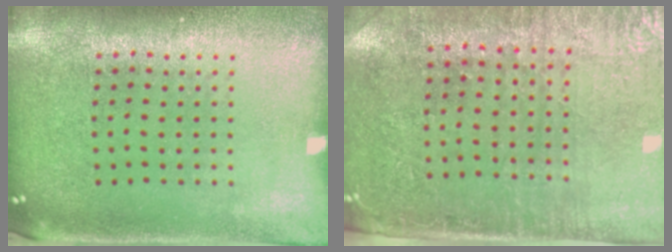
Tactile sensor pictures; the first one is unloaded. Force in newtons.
{"total": 3.0, "press": 2.6, "slide": 1.4}